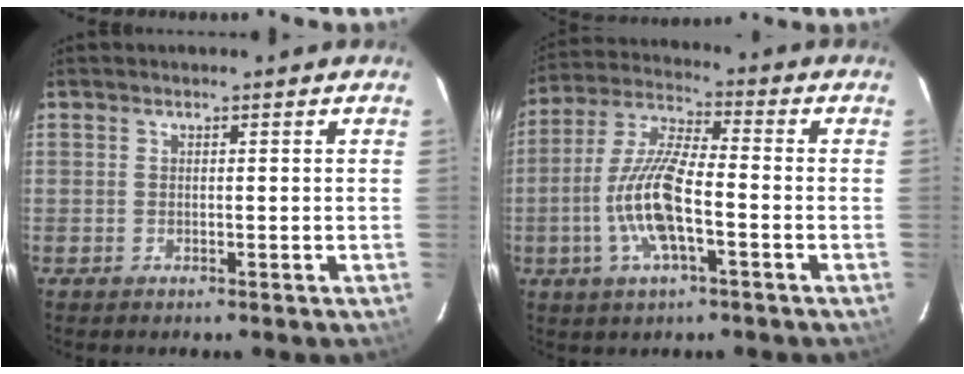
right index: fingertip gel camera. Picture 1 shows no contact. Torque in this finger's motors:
{"motor_torque": [2.08, -0.05, 1.05, 0.15]}